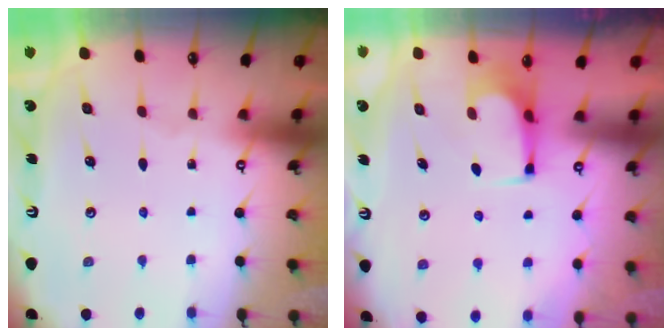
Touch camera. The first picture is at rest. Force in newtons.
{"total": 2.2, "press": 2.2, "slide": 0.3}